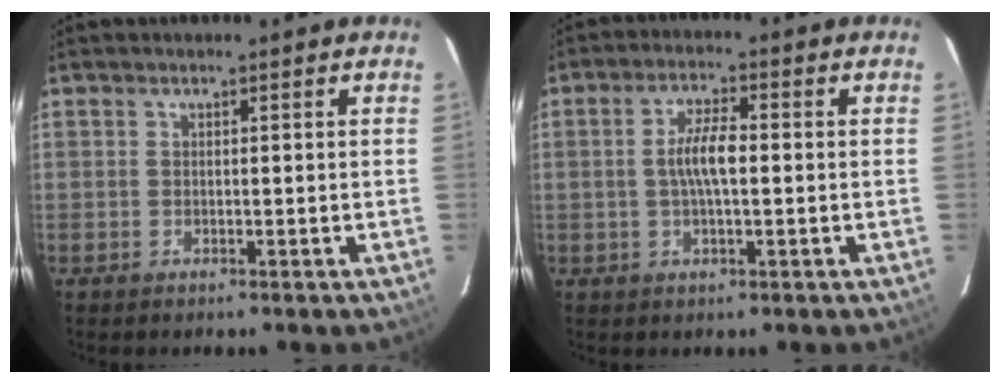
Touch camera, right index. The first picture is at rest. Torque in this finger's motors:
{"motor_torque": [0.65, -0.30, 0.54, 0.13]}